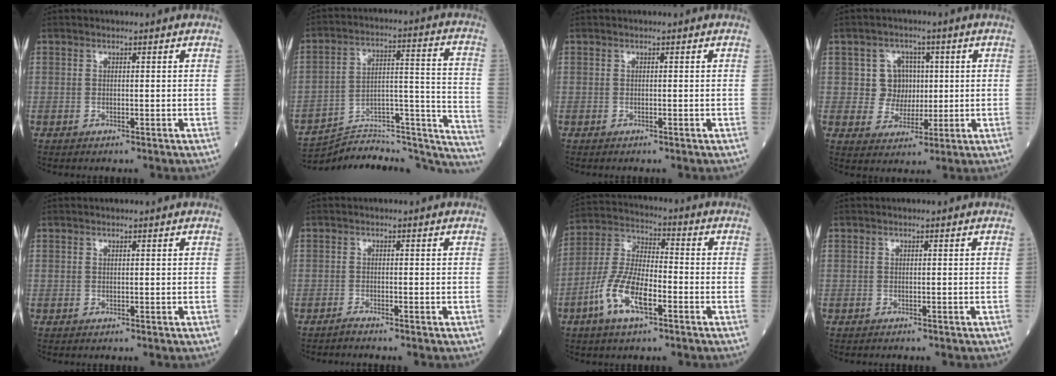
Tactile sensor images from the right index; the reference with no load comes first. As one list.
[{"total": 24.7, "force": [-23.5, 5.0, 6.1], "torque": [-0.044, 0.061, -0.324]}, {"total": 0.0}, {"total": 5.5, "force": [0.9, 5.3, 1.2], "torque": [-0.013, 0.012, 0.017]}, {"total": 0.0}, {"total": 1.0, "force": [-1.0, -0.2, 0.1], "torque": [-0.004, -0.001, -0.018]}, {"total": 10.8, "force": [-4.7, 3.5, 9.1], "torque": [-0.198, 0.002, -0.093]}, {"total": 1.0, "force": [-0.9, 0.2, 0.3], "torque": [-0.008, -0.002, -0.011]}]